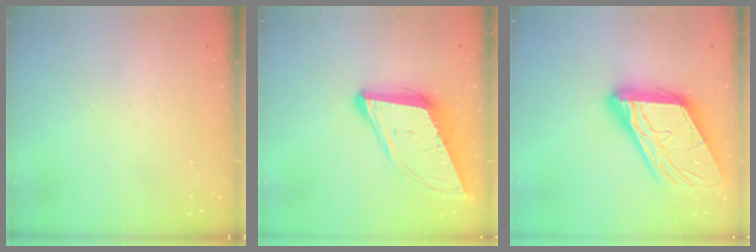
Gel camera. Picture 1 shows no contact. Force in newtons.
{"total": 12.6, "press": 12.0, "slide": 3.9}
{"total": 20.7, "press": 20.6, "slide": 2.1}